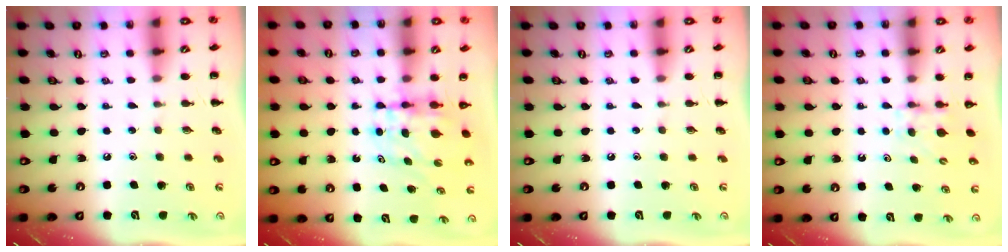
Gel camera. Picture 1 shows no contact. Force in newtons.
{"total": 5.4, "press": 5.3, "slide": 1.1}
{"total": 0.0}
{"total": 3.8, "press": 3.5, "slide": 1.6}